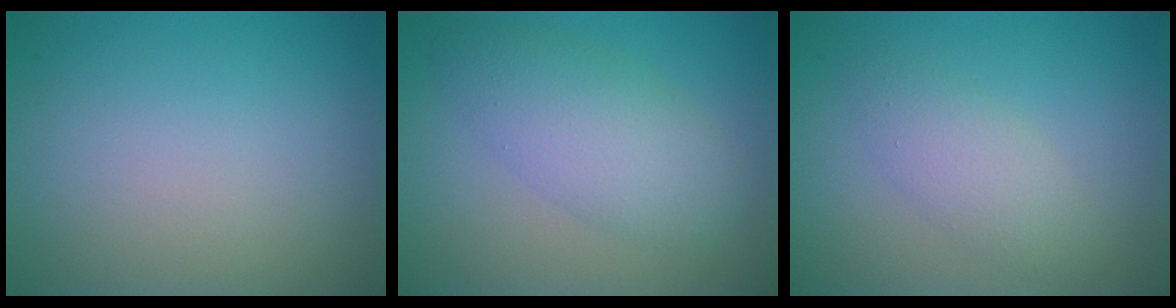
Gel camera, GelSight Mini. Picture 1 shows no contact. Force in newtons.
{"total": 4.9, "press": 4.9, "slide": 0.0}
{"total": 2.7, "press": 2.7, "slide": 0.2}